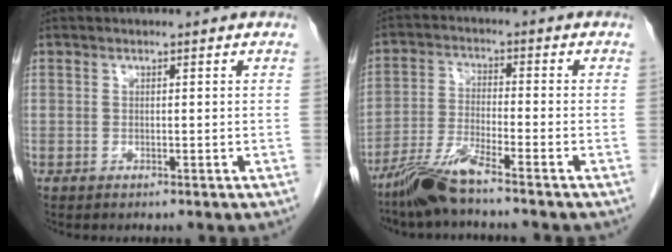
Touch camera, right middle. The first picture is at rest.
{"total": 7.1, "force": [-5.8, -0.2, 4.1], "torque": [-0.089, -0.023, -0.116]}